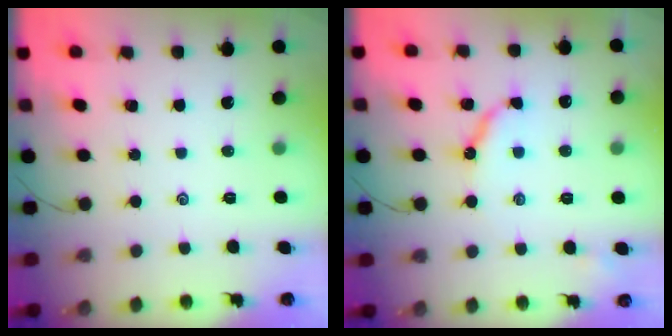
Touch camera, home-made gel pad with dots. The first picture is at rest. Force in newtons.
{"total": 7.8, "press": 7.8, "slide": 0.6}